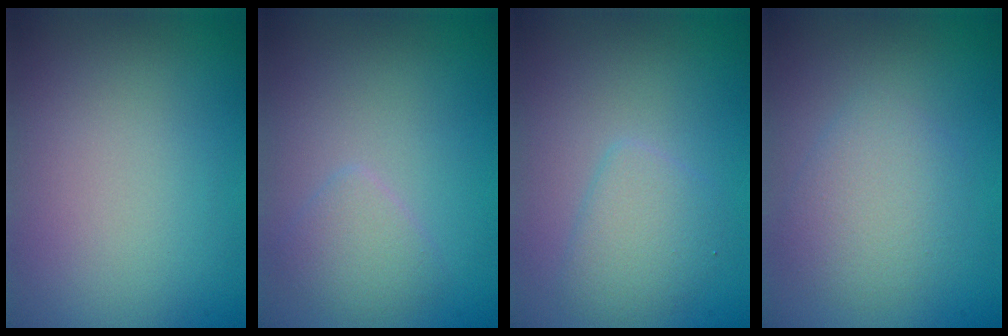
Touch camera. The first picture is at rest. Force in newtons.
{"total": 1.8, "press": 1.8, "slide": 0.0}
{"total": 2.7, "press": 2.7, "slide": 0.2}
{"total": 3.1, "press": 3.1, "slide": 0.0}